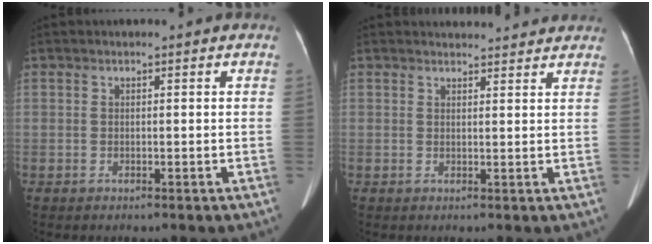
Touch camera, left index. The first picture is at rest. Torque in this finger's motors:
{"motor_torque": [-0.63, -1.50, -0.06, -0.01]}